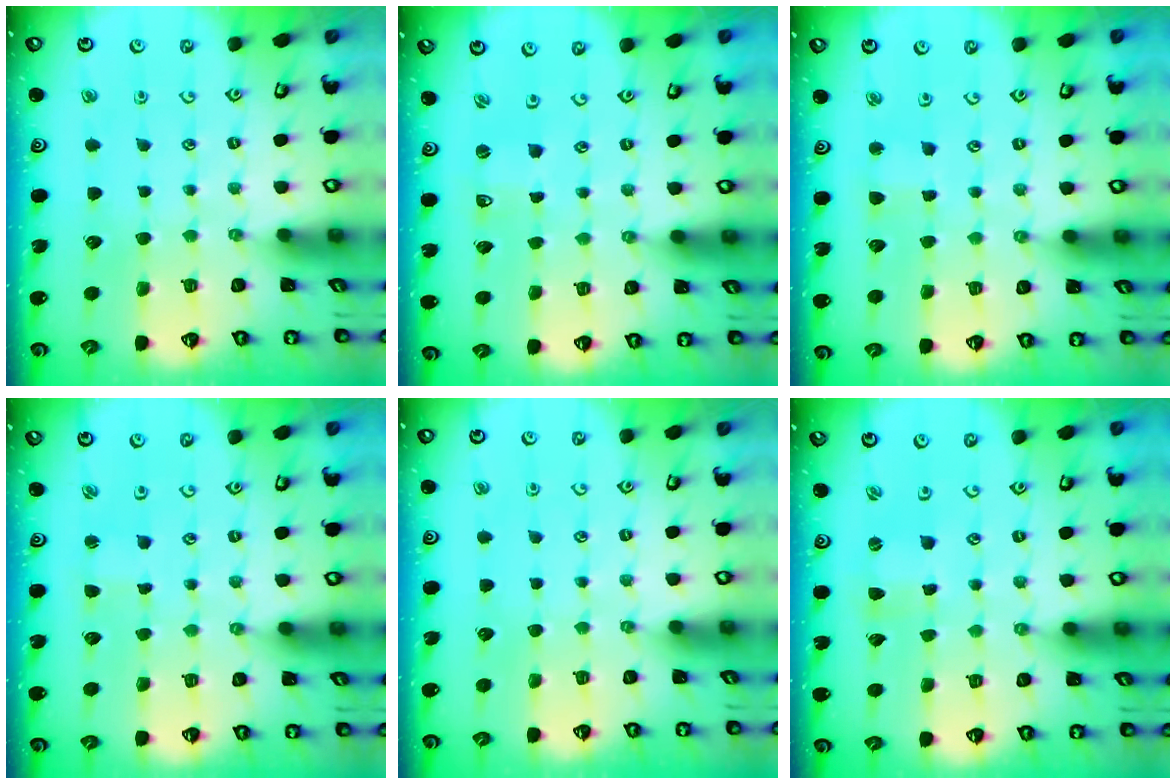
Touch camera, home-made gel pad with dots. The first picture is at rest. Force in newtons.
{"total": 2.3, "press": 2.3, "slide": 0.4}
{"total": 2.5, "press": 2.5, "slide": 0.3}
{"total": 1.4, "press": 1.3, "slide": 0.3}
{"total": 0.0}
{"total": 0.7, "press": 0.7, "slide": 0.3}